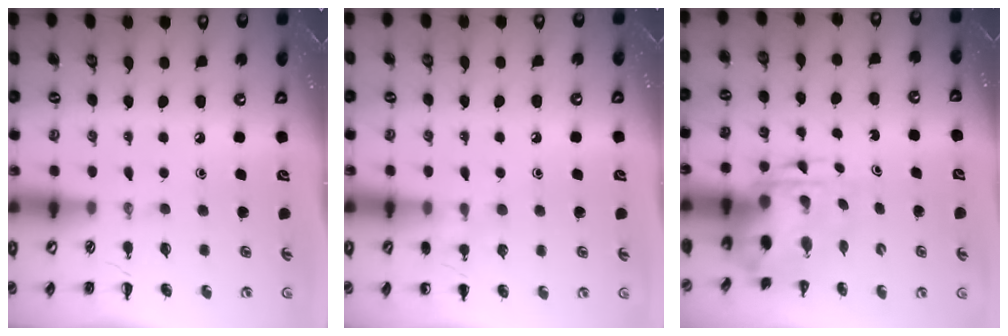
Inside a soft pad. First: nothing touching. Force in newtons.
{"total": 6.3, "press": 6.1, "slide": 1.6}
{"total": 5.7, "press": 5.5, "slide": 1.3}